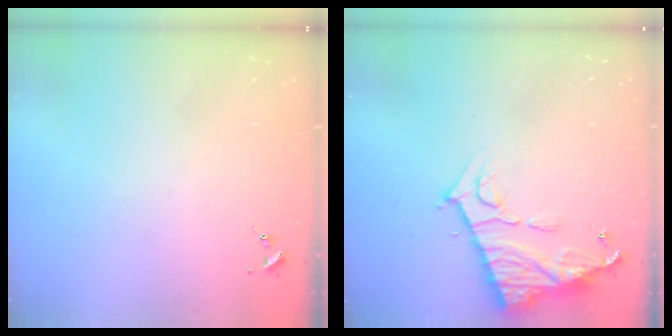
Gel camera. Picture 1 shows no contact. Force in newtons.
{"total": 11.7, "press": 11.6, "slide": 0.8}